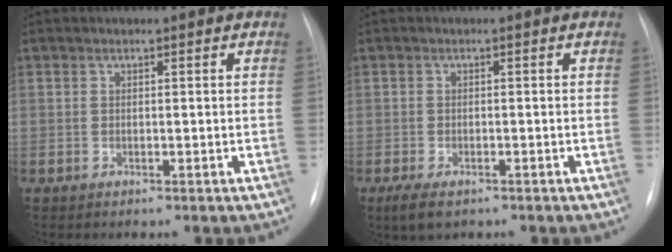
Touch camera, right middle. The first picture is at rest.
{"total": 3.6, "force": [-2.2, 1.5, 2.3], "torque": [-0.049, -0.008, -0.032]}